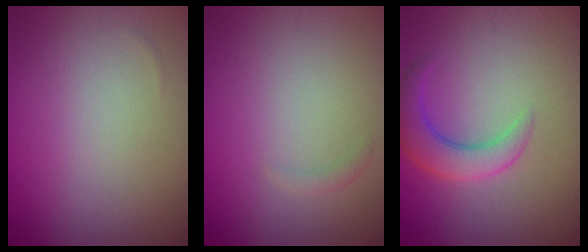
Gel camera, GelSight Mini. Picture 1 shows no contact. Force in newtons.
{"total": 0.7, "press": 0.7, "slide": 0.0}
{"total": 4.0, "press": 3.9, "slide": 0.2}